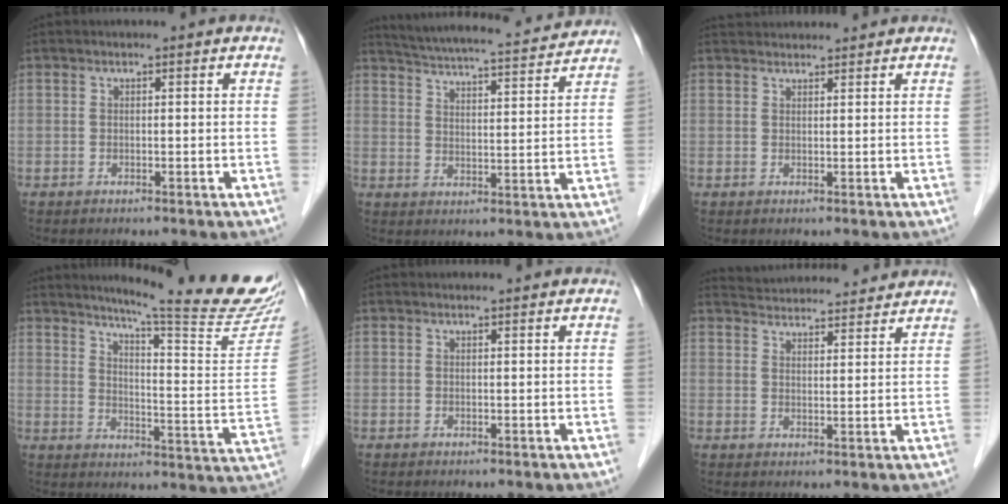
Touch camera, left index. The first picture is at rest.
{"total": 17.3, "force": [16.3, 1.4, 5.7], "torque": [-0.099, 0.004, 0.227]}
{"total": 4.7, "force": [4.6, 0.5, 0.7], "torque": [-0.012, 0.035, 0.069]}
{"total": 22.8, "force": [20.1, -0.6, 10.6], "torque": [-0.148, -0.104, 0.250]}
{"total": 1.1, "force": [1.1, 0.1, 0.1], "torque": [-0.009, 0.007, 0.013]}
{"total": 12.4, "force": [12.0, 2.0, 2.5], "torque": [-0.034, 0.024, 0.164]}